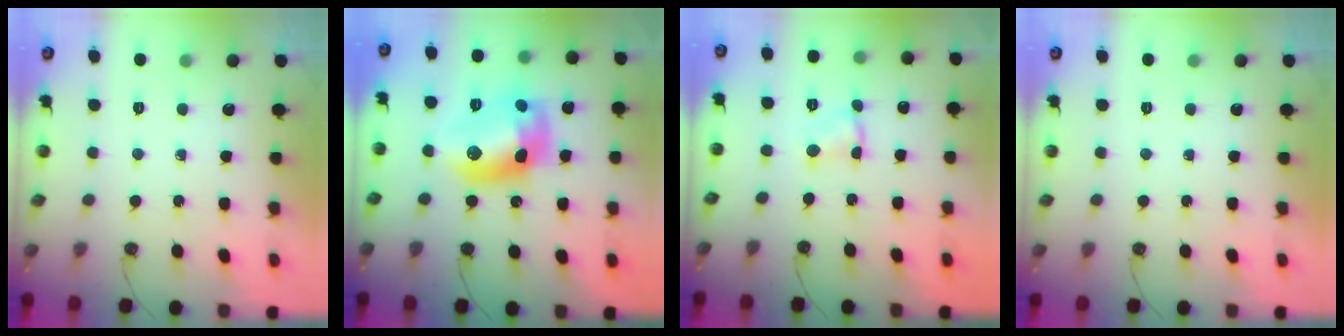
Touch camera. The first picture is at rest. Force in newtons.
{"total": 13.6, "press": 13.6, "slide": 0.9}
{"total": 1.9, "press": 1.9, "slide": 0.2}
{"total": 0.0}